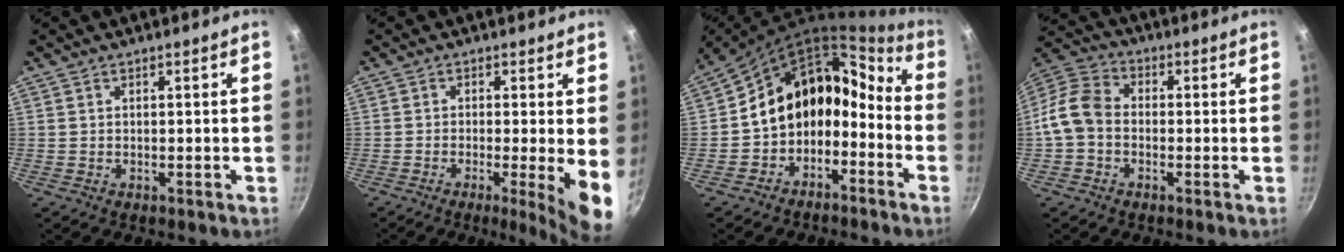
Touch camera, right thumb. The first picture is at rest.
{"total": 8.5, "force": [-1.4, 1.1, 8.3], "torque": [-0.107, -0.008, -0.021]}
{"total": 15.0, "force": [-4.8, 11.7, 8.1], "torque": [-0.093, 0.103, -0.090]}
{"total": 8.9, "force": [-1.6, 6.8, 5.5], "torque": [-0.092, 0.032, -0.054]}